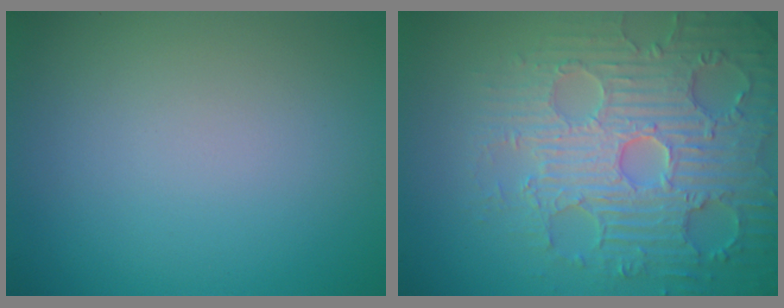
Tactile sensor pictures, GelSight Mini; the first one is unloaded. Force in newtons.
{"total": 7.5, "press": 6.1, "slide": 4.3}